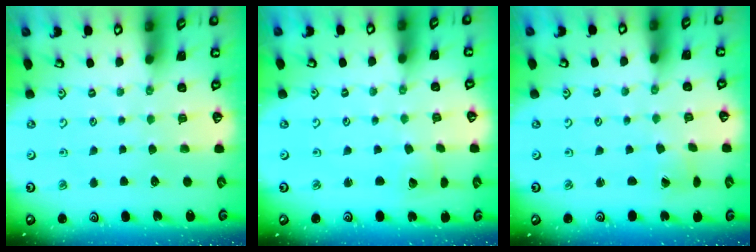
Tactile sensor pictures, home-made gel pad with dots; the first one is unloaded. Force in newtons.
{"total": 1.8, "press": 1.8, "slide": 0.1}
{"total": 1.4, "press": 1.4, "slide": 0.1}